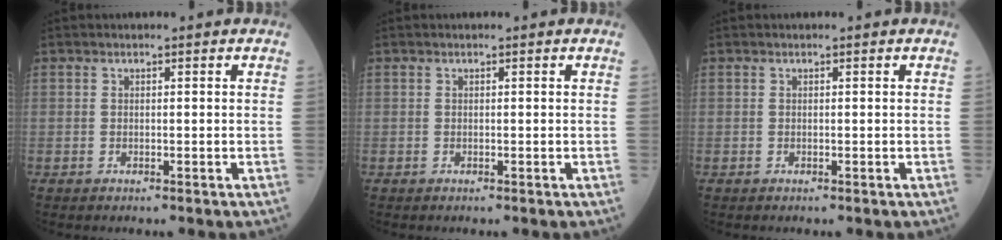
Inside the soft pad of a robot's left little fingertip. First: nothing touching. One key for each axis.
{"total": 0.0}
{"total": 0.0}